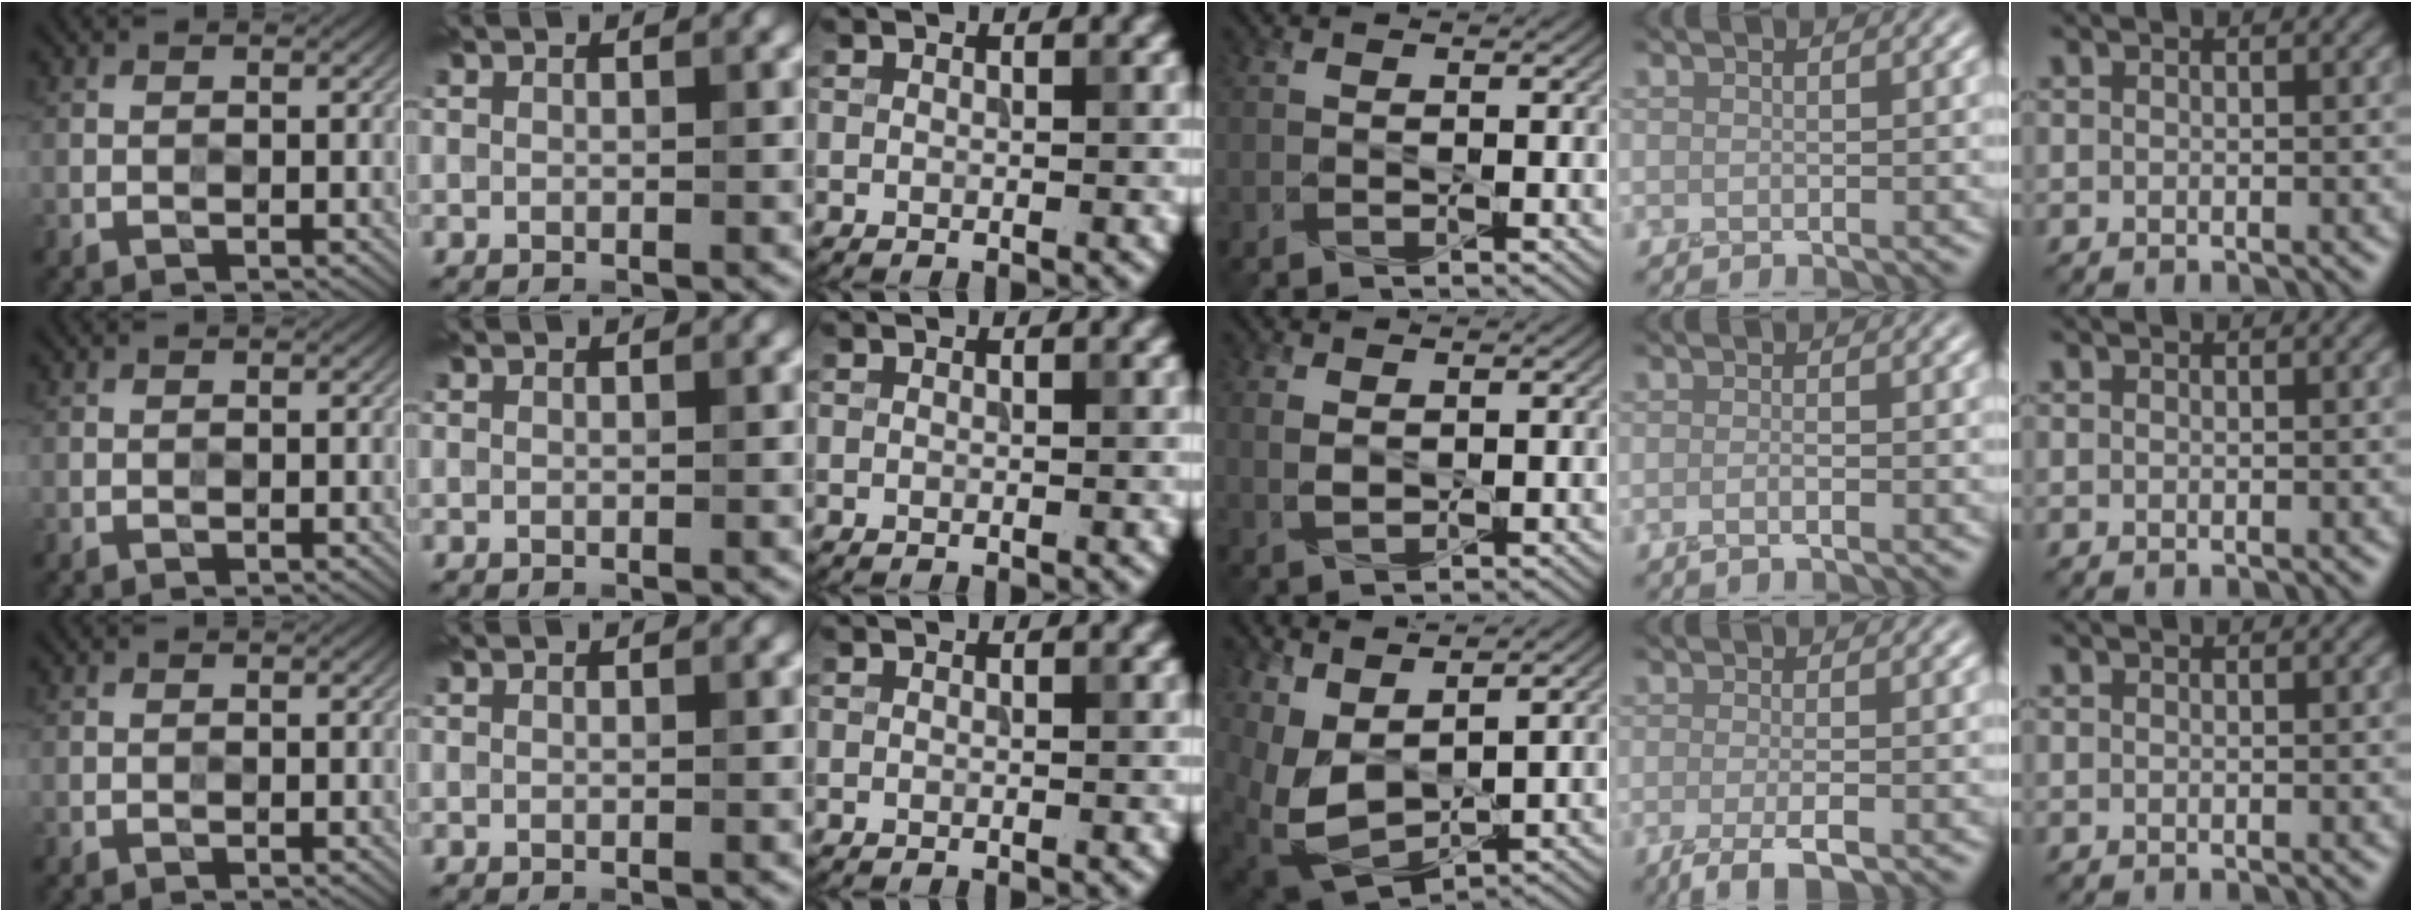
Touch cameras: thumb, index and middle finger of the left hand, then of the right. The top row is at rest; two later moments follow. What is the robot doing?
{"motion": "squeeze", "object": "foam earplug"}